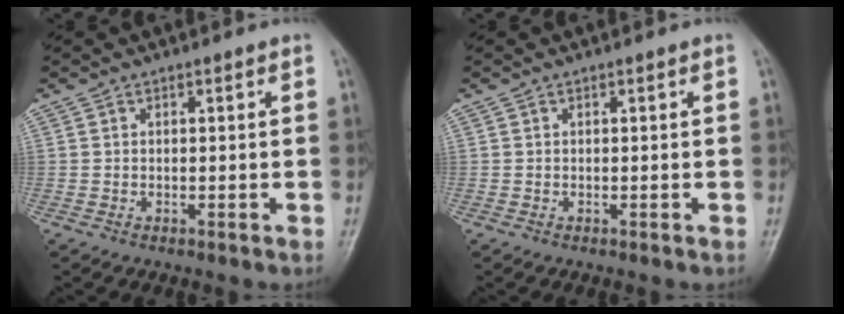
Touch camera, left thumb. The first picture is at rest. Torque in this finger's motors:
{"motor_torque": [0.00, 0.00, -0.07, -0.07, 0.00]}